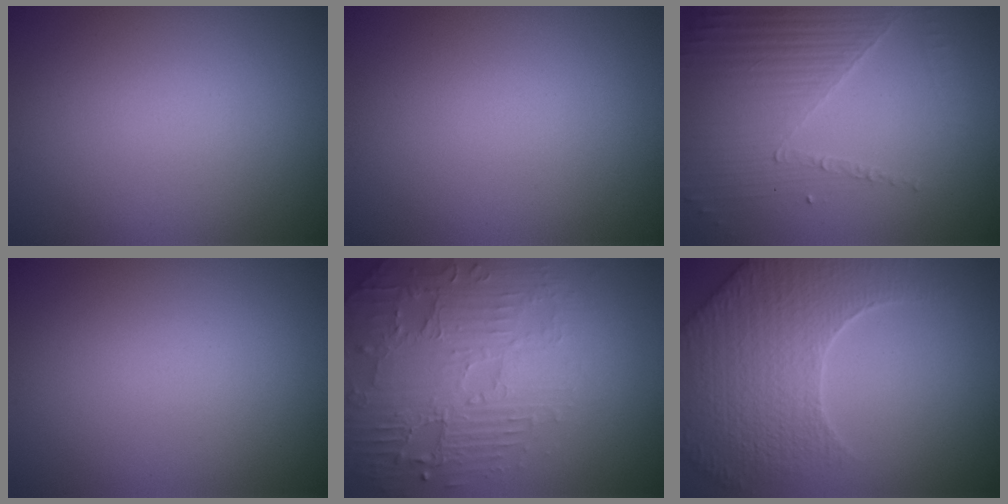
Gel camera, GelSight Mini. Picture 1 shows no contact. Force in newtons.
{"total": 0.0}
{"total": 3.8, "press": 3.5, "slide": 1.5}
{"total": 0.0}
{"total": 4.7, "press": 4.4, "slide": 1.6}
{"total": 7.4, "press": 5.7, "slide": 4.8}